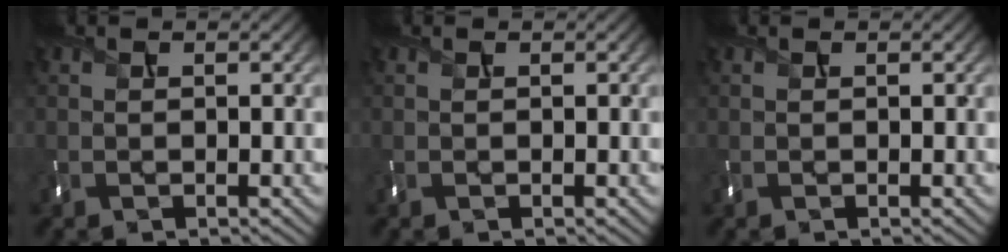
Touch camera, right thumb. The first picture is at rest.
{"total": 0.0}
{"total": 0.0}